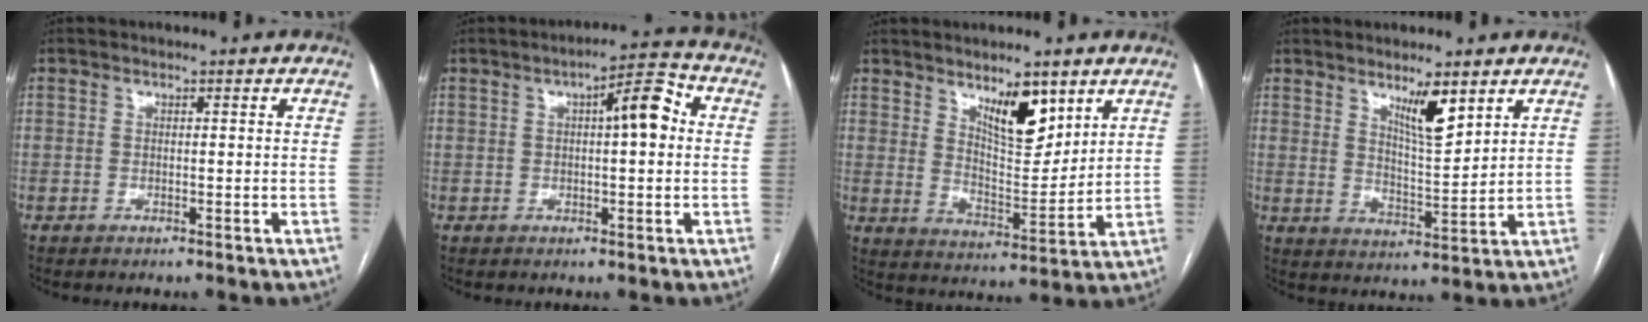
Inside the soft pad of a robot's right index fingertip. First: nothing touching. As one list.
[{"total": 7.0, "force": [1.2, 1.6, 6.7], "torque": [-0.098, 0.027, 0.014]}, {"total": 8.8, "force": [5.4, 3.0, 6.2], "torque": [-0.106, -0.008, 0.098]}, {"total": 6.5, "force": [4.2, 1.1, 4.9], "torque": [-0.087, -0.010, 0.076]}]